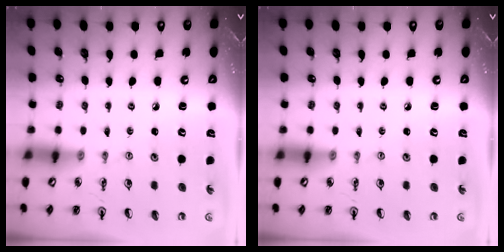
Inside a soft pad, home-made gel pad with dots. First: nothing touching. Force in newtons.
{"total": 0.0}